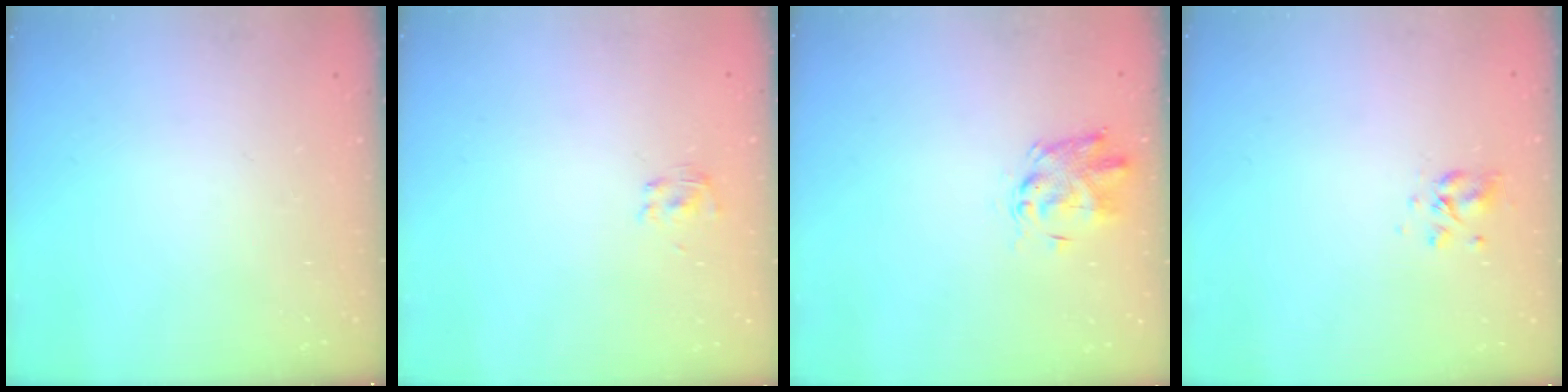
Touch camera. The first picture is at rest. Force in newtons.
{"total": 1.9, "press": 1.6, "slide": 1.0}
{"total": 2.5, "press": 2.4, "slide": 0.7}
{"total": 3.8, "press": 3.5, "slide": 1.4}